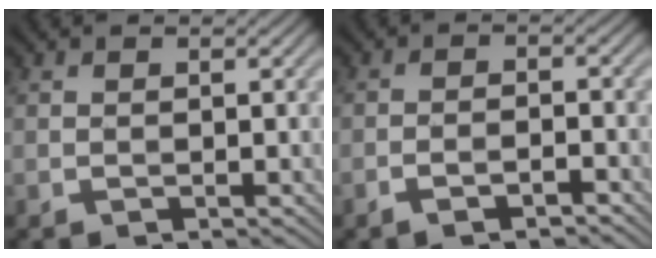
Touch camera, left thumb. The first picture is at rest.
{"total": 2.8, "force": [-2.0, 0.7, 1.8], "torque": [-0.034, 0.003, -0.038]}